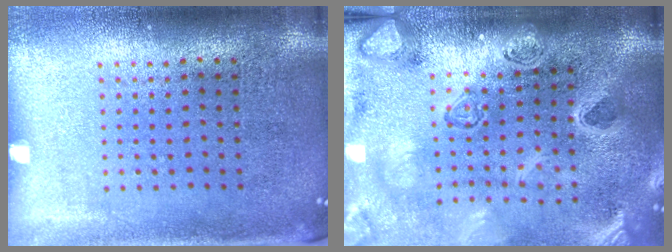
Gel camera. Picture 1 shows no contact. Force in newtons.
{"total": 4.2, "press": 3.3, "slide": 2.6}